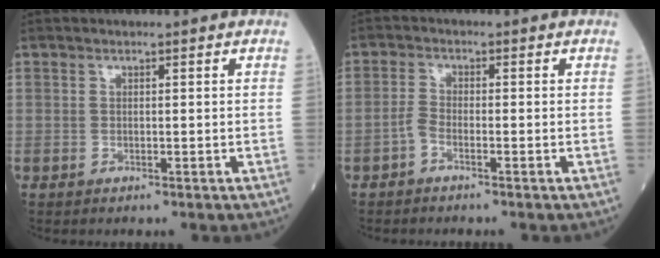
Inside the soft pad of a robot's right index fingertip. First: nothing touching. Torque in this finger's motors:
{"motor_torque": [0.30, -0.23, 0.08, 0.05]}